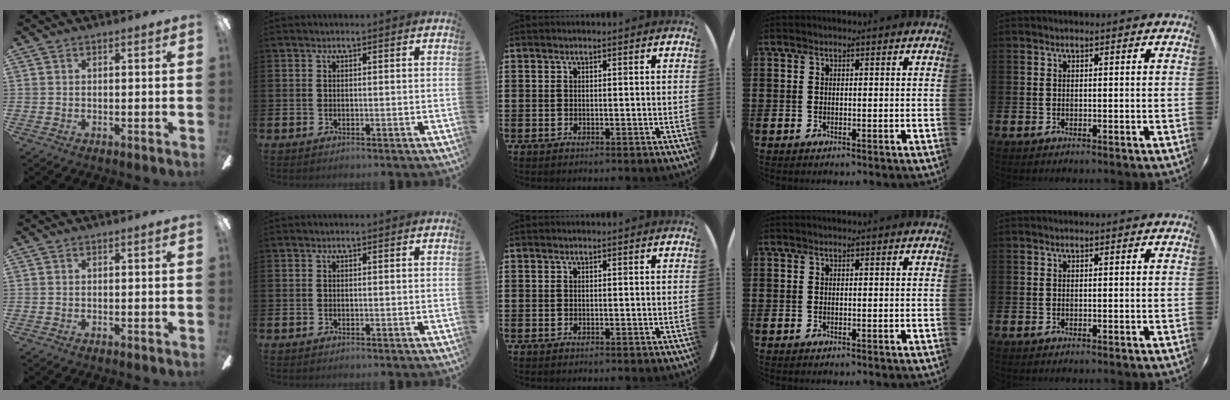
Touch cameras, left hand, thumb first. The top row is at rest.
{}